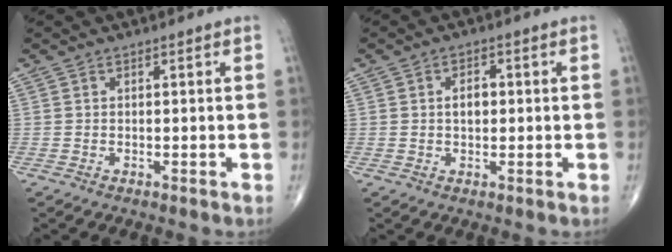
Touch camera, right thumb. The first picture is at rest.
{"total": 3.3, "force": [0.3, 2.1, 2.5], "torque": [-0.035, 0.006, 0.005]}